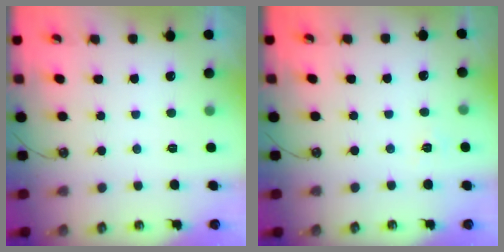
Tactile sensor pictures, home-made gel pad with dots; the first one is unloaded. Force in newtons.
{"total": 2.3, "press": 2.3, "slide": 0.3}